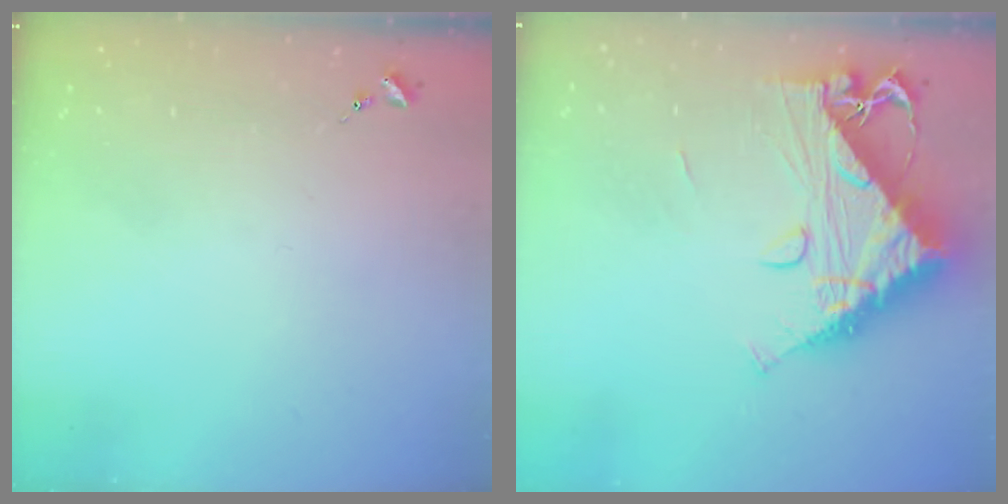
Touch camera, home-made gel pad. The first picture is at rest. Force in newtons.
{"total": 15.5, "press": 15.5, "slide": 1.5}